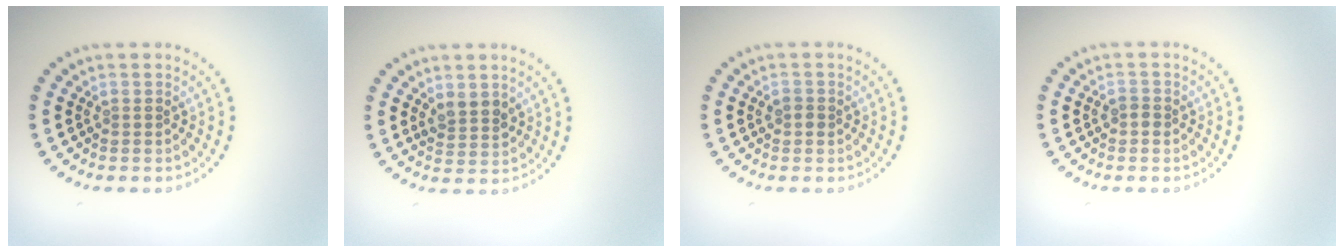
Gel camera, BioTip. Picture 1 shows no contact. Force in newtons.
{"total": 2.0, "press": 1.8, "slide": 0.8}
{"total": 1.0, "press": 1.0, "slide": 0.2}
{"total": 0.9, "press": 0.8, "slide": 0.3}